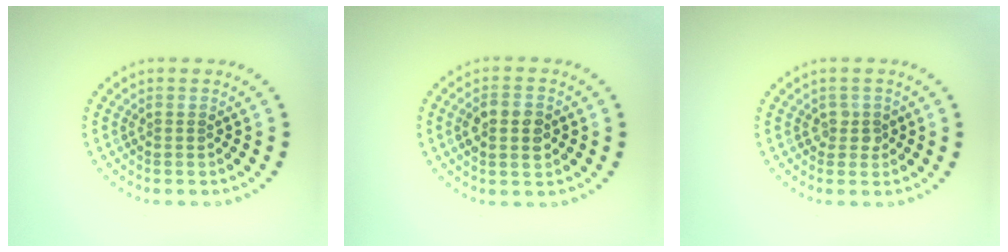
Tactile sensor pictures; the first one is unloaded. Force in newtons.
{"total": 2.9, "press": 2.9, "slide": 0.2}
{"total": 1.1, "press": 1.0, "slide": 0.5}